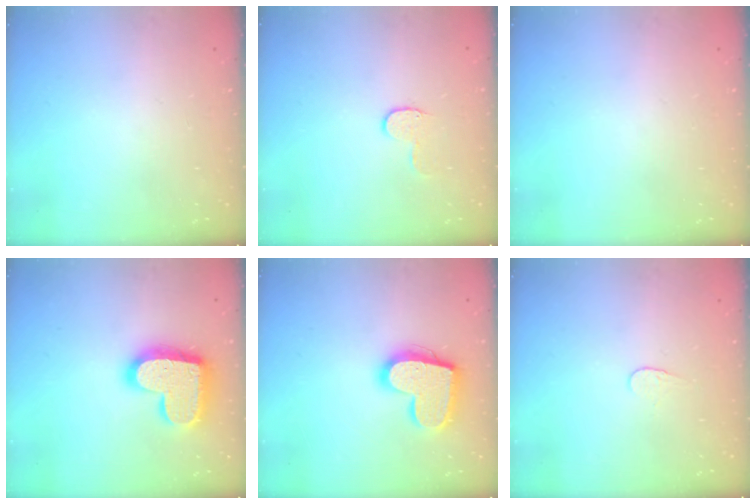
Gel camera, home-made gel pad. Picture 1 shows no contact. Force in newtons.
{"total": 4.6, "press": 4.6, "slide": 0.5}
{"total": 0.0}
{"total": 19.0, "press": 19.0, "slide": 1.1}
{"total": 16.9, "press": 16.8, "slide": 1.2}
{"total": 3.8, "press": 3.8, "slide": 0.3}